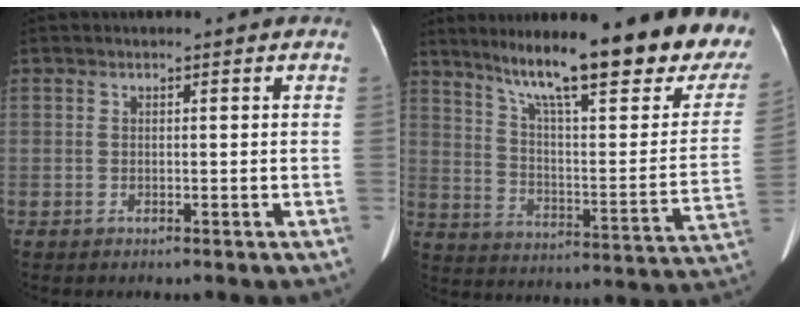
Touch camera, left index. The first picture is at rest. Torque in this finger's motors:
{"motor_torque": [0.59, -1.55, 0.22, 0.04]}